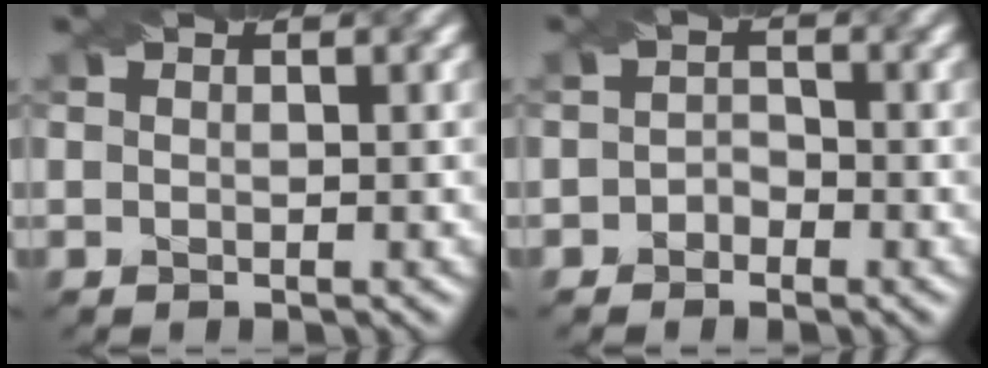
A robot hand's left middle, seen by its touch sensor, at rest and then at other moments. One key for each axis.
{"total": 1.2, "fx": -1.0, "fy": 0.6, "fz": 0.1, "tx": 0.001, "ty": 0.009, "tz": -0.020}